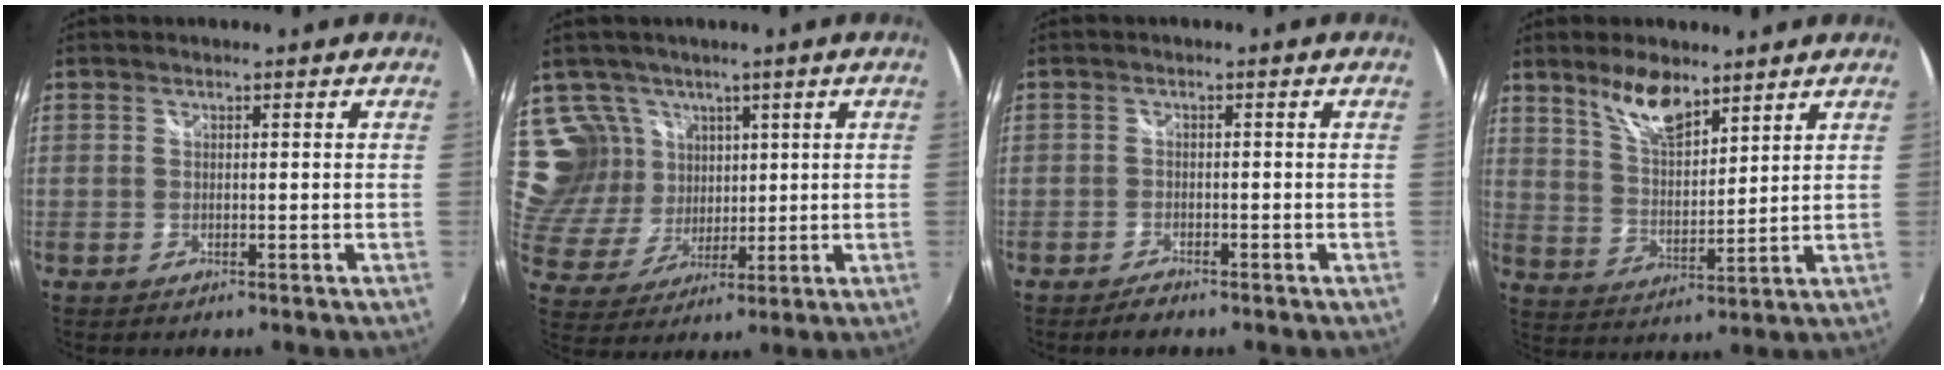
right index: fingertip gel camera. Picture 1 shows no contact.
{"total": 11.9, "force": [6.4, 9.3, 3.8], "torque": [-0.095, 0.012, 0.147]}
{"total": 2.1, "force": [-1.8, 0.7, 0.7], "torque": [-0.022, 0.000, -0.032]}
{"total": 8.9, "force": [6.5, 3.2, 5.2], "torque": [-0.091, 0.004, 0.125]}